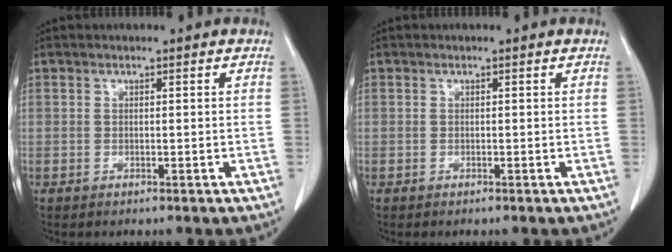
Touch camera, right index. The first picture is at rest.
{"total": 0.0}